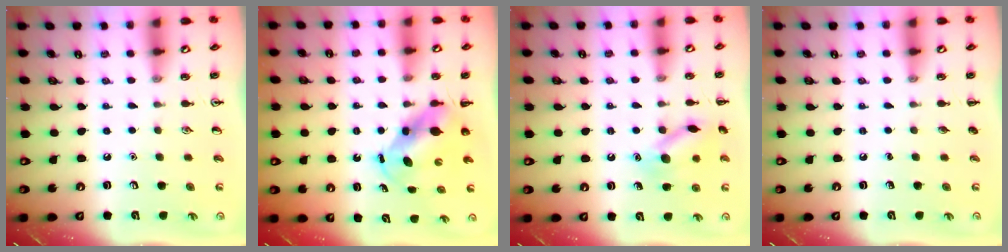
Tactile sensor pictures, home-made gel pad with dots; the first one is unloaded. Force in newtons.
{"total": 5.4, "press": 5.3, "slide": 1.1}
{"total": 11.9, "press": 11.9, "slide": 0.6}
{"total": 0.0}